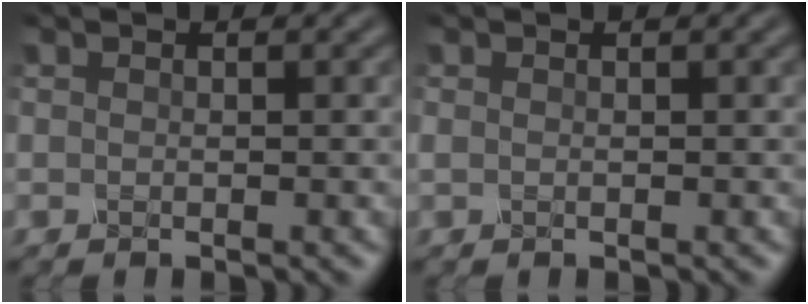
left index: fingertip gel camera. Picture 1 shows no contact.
{"total": 0.6, "force": [0.2, 0.2, 0.5], "torque": [-0.009, 0.002, 0.004]}